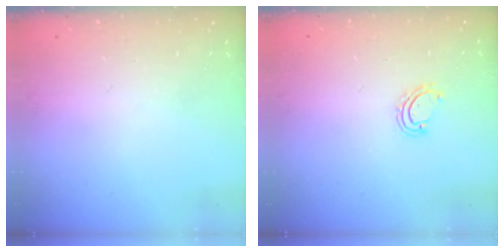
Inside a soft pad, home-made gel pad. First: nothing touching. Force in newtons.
{"total": 3.2, "press": 3.1, "slide": 0.2}